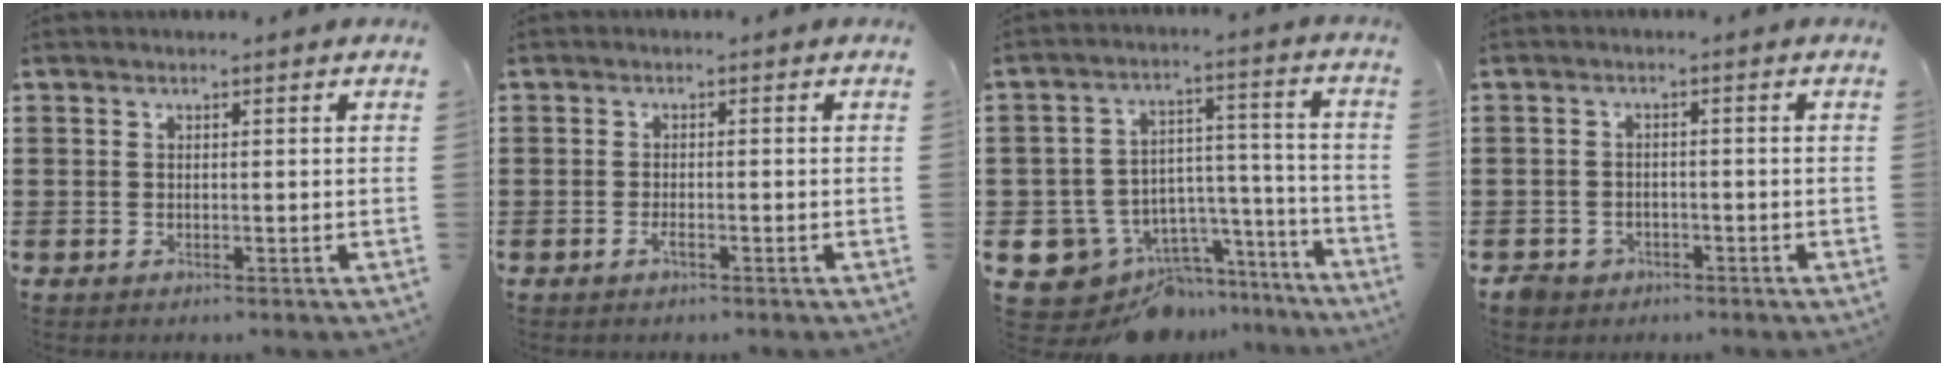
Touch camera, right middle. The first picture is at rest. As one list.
[{"total": 1.3, "force": [-0.7, 0.2, 1.1], "torque": [-0.029, -0.007, -0.013]}, {"total": 8.2, "force": [-6.3, 5.3, 0.8], "torque": [-0.024, 0.009, -0.107]}, {"total": 1.9, "force": [-1.6, 1.1, 0.0], "torque": [-0.007, 0.002, -0.036]}]